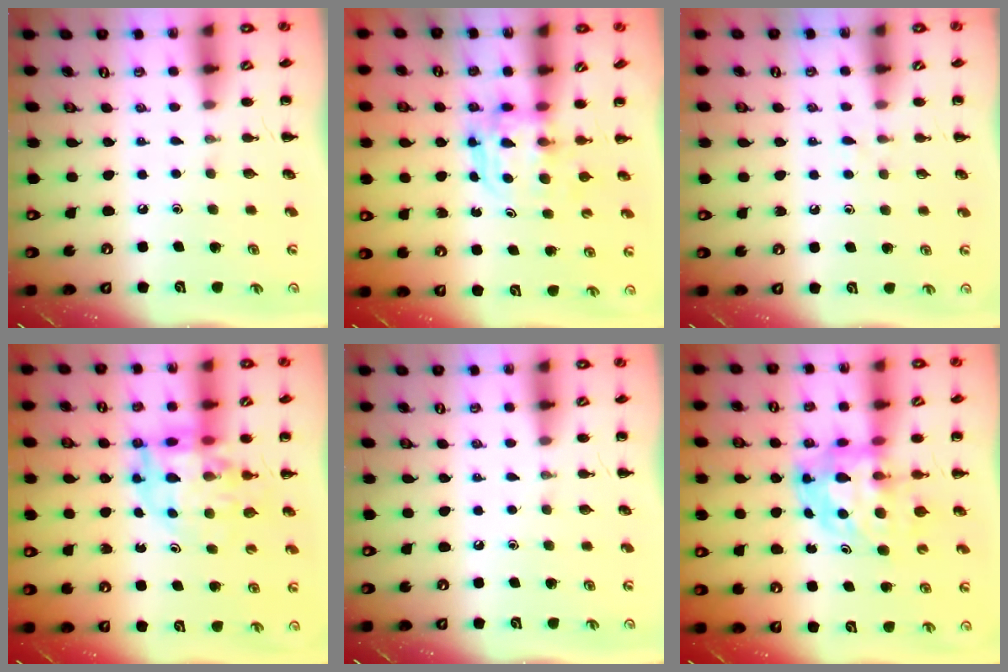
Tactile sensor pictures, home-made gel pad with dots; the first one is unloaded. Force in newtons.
{"total": 3.8, "press": 3.7, "slide": 0.2}
{"total": 3.0, "press": 2.7, "slide": 1.2}
{"total": 12.0, "press": 11.3, "slide": 3.9}
{"total": 0.0}
{"total": 6.5, "press": 6.3, "slide": 1.7}